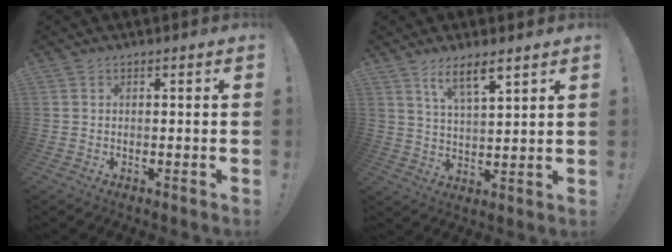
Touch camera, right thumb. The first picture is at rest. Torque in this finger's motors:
{"motor_torque": [0.00, 0.03, 0.05, 0.07, 0.20]}